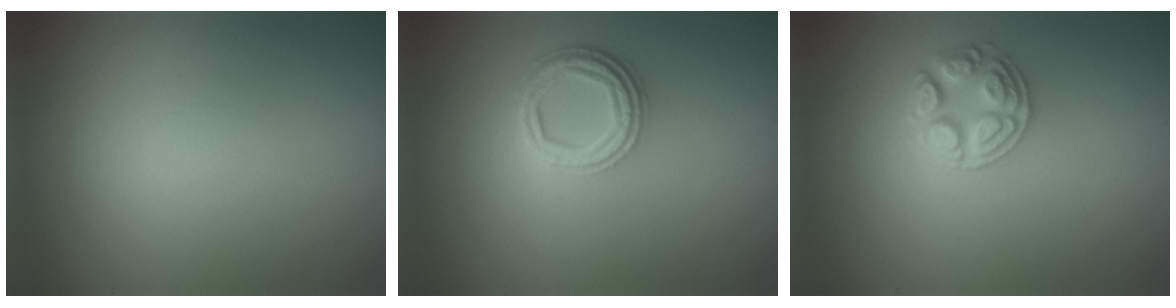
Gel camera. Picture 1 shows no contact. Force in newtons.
{"total": 4.2, "press": 3.2, "slide": 2.7}
{"total": 2.7, "press": 2.7, "slide": 0.5}